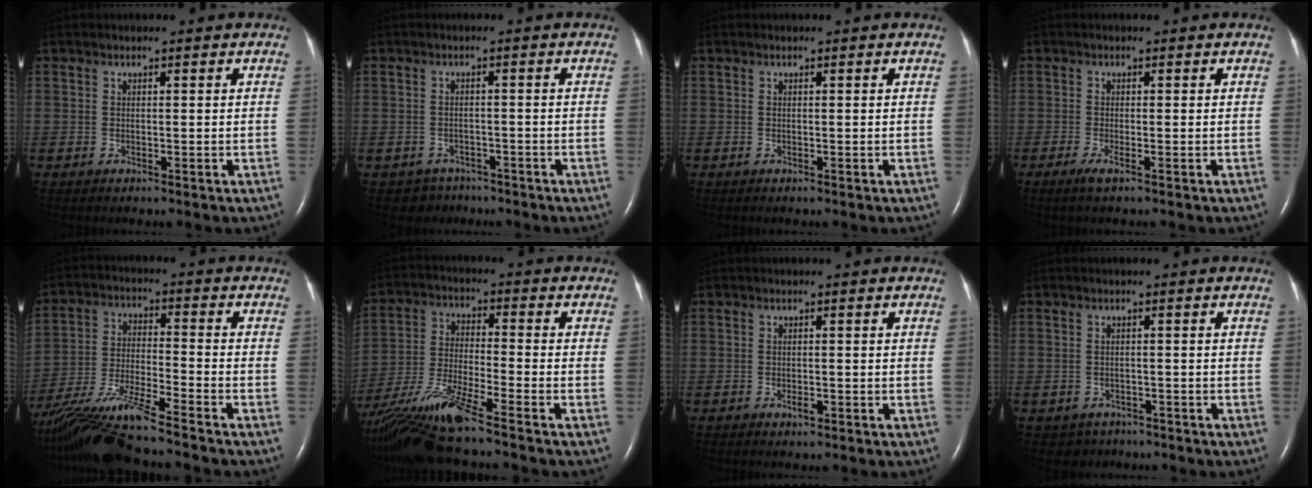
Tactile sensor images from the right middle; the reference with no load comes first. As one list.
[{"total": 3.2, "force": [-2.4, 2.2, -0.5], "torque": [0.007, 0.008, -0.034]}, {"total": 0.0}, {"total": 1.7, "force": [-1.0, 0.0, 1.4], "torque": [-0.034, -0.005, -0.023]}, {"total": 13.9, "force": [-12.1, -1.0, 6.9], "torque": [-0.139, -0.019, -0.222]}, {"total": 14.7, "force": [-11.6, -0.2, 9.0], "torque": [-0.196, -0.022, -0.221]}, {"total": 0.8, "force": [-0.4, 0.3, 0.6], "torque": [-0.011, 0.000, -0.005]}, {"total": 2.8, "force": [-2.0, 1.9, -0.2], "torque": [-0.003, 0.007, -0.026]}]